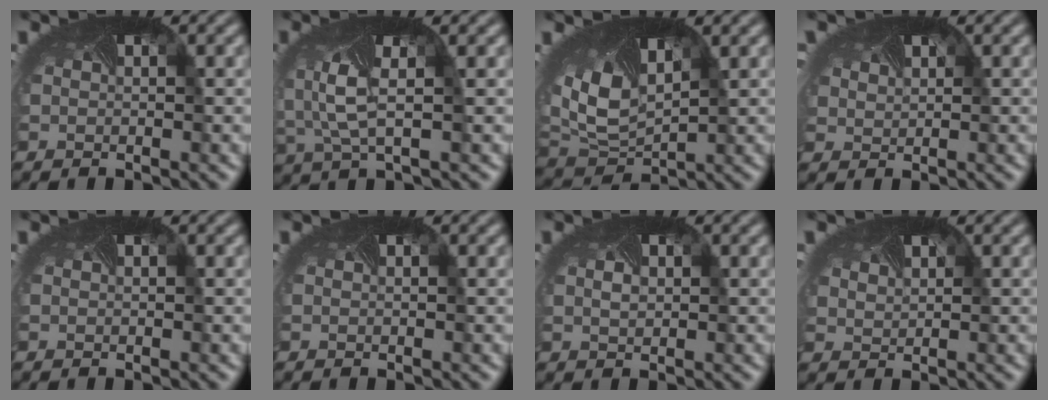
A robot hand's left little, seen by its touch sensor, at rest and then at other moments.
{"total": 3.8, "force": [-0.1, 1.6, 3.4], "torque": [-0.106, -0.012, 0.002]}
{"total": 7.1, "force": [1.5, 4.4, 5.3], "torque": [-0.131, -0.015, 0.040]}
{"total": 3.0, "force": [1.9, 1.8, 1.3], "torque": [-0.054, 0.003, 0.032]}
{"total": 0.0}
{"total": 0.0}
{"total": 0.6, "force": [0.0, 0.5, 0.3], "torque": [-0.025, -0.007, 0.012]}
{"total": 1.4, "force": [1.1, 0.8, 0.0], "torque": [-0.016, -0.006, 0.022]}